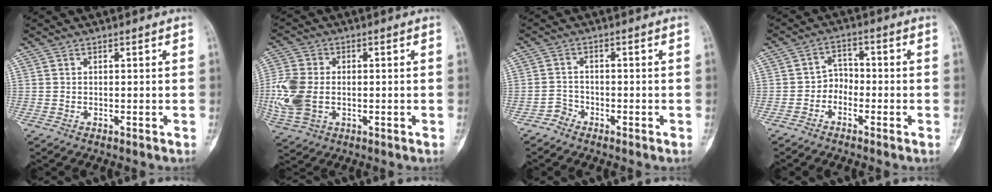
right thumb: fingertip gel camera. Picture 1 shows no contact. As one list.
[{"total": 10.8, "force": [-1.1, 7.4, 7.8], "torque": [-0.187, 0.002, -0.019]}, {"total": 2.1, "force": [-1.7, 1.2, -0.3], "torque": [0.012, 0.006, -0.036]}, {"total": 3.6, "force": [-1.9, 2.7, 1.3], "torque": [0.006, 0.023, -0.046]}]